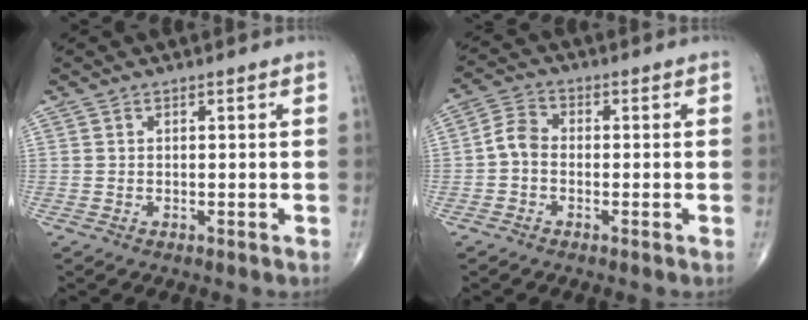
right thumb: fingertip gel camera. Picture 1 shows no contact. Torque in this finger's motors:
{"motor_torque": [-0.30, 0.08, 0.10, -0.07, 0.02]}